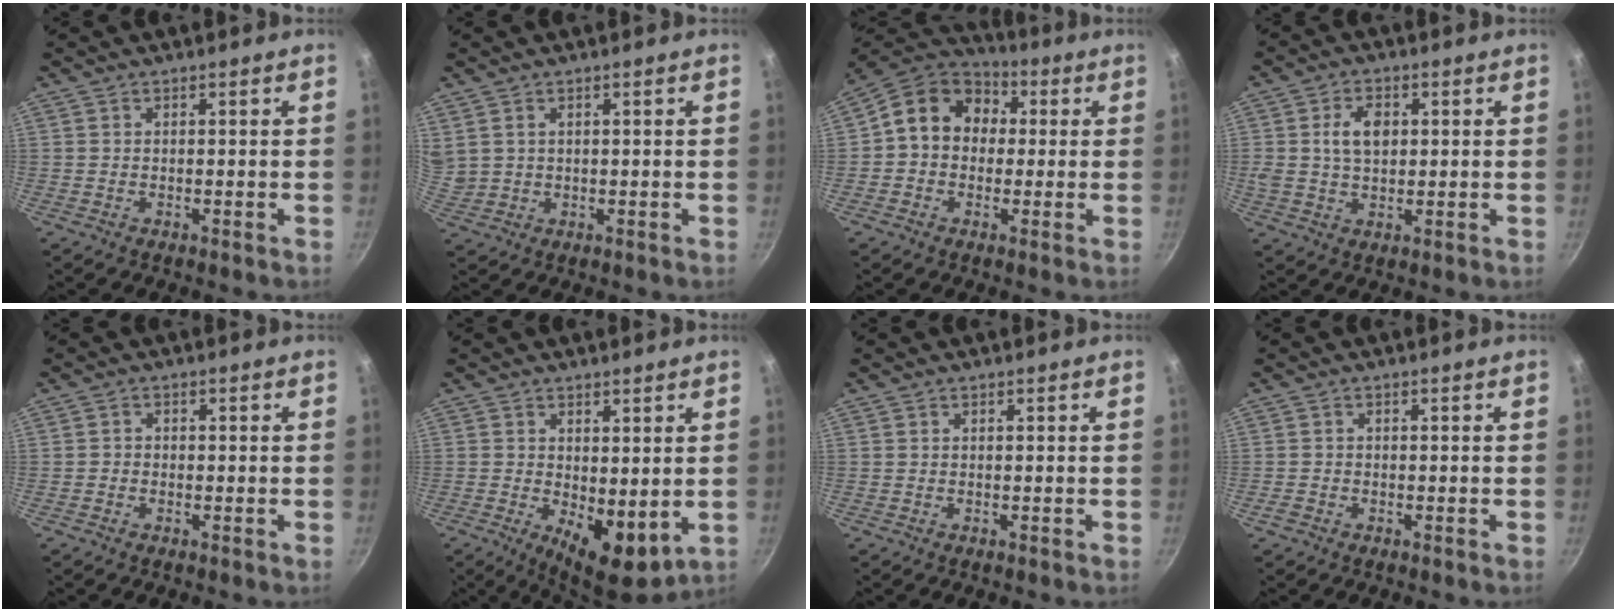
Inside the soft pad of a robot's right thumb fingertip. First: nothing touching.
{"total": 4.3, "force": [2.3, 3.0, 2.0], "torque": [-0.032, 0.002, 0.054]}
{"total": 12.9, "force": [1.6, 10.6, 7.1], "torque": [-0.082, 0.033, 0.003]}
{"total": 6.5, "force": [1.2, 4.4, 4.6], "torque": [-0.068, 0.001, 0.020]}
{"total": 1.0, "force": [-0.5, 0.7, 0.3], "torque": [-0.005, 0.002, -0.014]}
{"total": 8.3, "force": [0.0, 4.0, 7.3], "torque": [-0.085, -0.017, 0.013]}
{"total": 0.0}
{"total": 1.4, "force": [-0.9, 1.0, 0.5], "torque": [-0.013, 0.004, -0.017]}